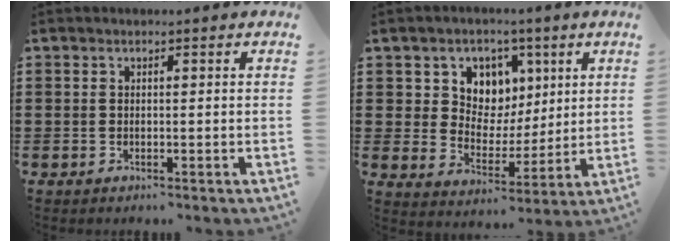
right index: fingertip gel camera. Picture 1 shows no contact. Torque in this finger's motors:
{"motor_torque": [0.51, -0.02, 0.52, 0.06]}